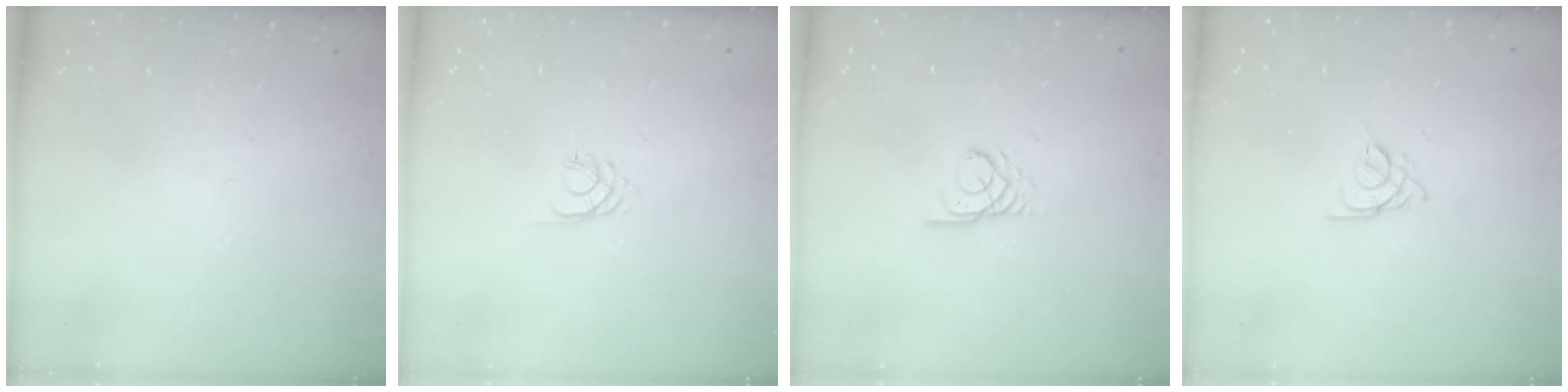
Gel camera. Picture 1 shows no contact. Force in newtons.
{"total": 2.4, "press": 2.4, "slide": 0.3}
{"total": 2.7, "press": 2.7, "slide": 0.2}
{"total": 2.5, "press": 2.5, "slide": 0.7}